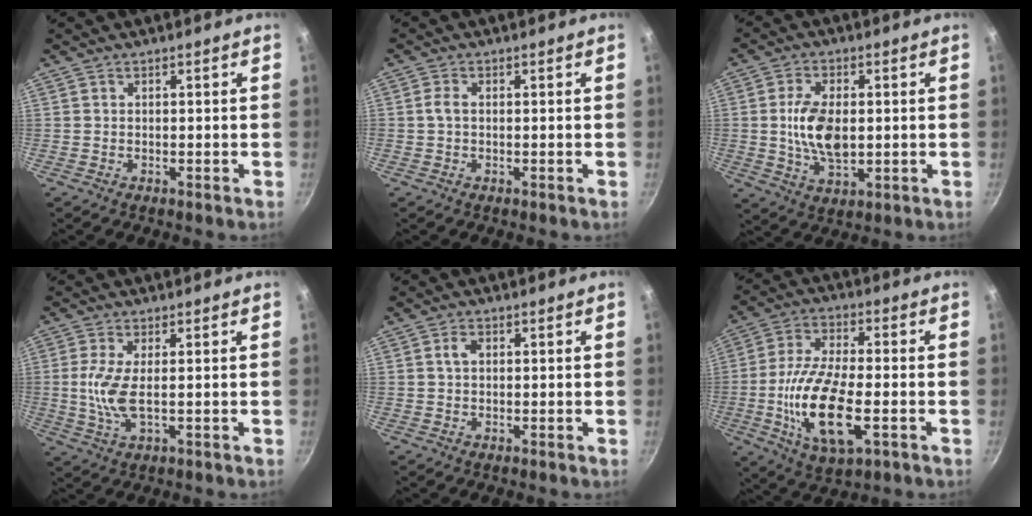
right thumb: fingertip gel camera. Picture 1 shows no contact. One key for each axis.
{"total": 1.9, "fx": 0.0, "fy": 1.0, "fz": 1.6, "tx": -0.034, "ty": 0.001, "tz": -0.003}
{"total": 10.3, "fx": 0.2, "fy": 5.6, "fz": 8.6, "tx": -0.160, "ty": -0.005, "tz": 0.010}
{"total": 6.4, "fx": 0.0, "fy": 2.3, "fz": 5.9, "tx": -0.149, "ty": -0.009, "tz": 0.001}
{"total": 2.1, "fx": 0.4, "fy": 1.3, "fz": 1.5, "tx": -0.029, "ty": 0.006, "tz": 0.007}
{"total": 16.6, "fx": -3.9, "fy": 6.7, "fz": 14.7, "tx": -0.290, "ty": 0.008, "tz": -0.065}